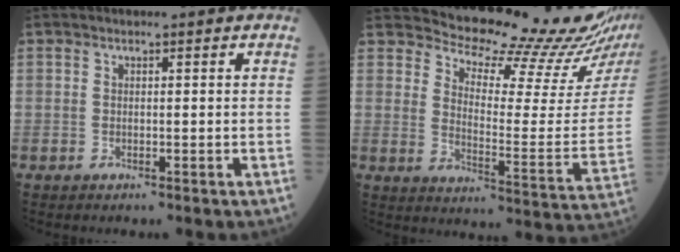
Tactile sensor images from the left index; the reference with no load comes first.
{"total": 19.5, "force": [18.5, 0.6, 5.9], "torque": [-0.096, -0.107, 0.223]}